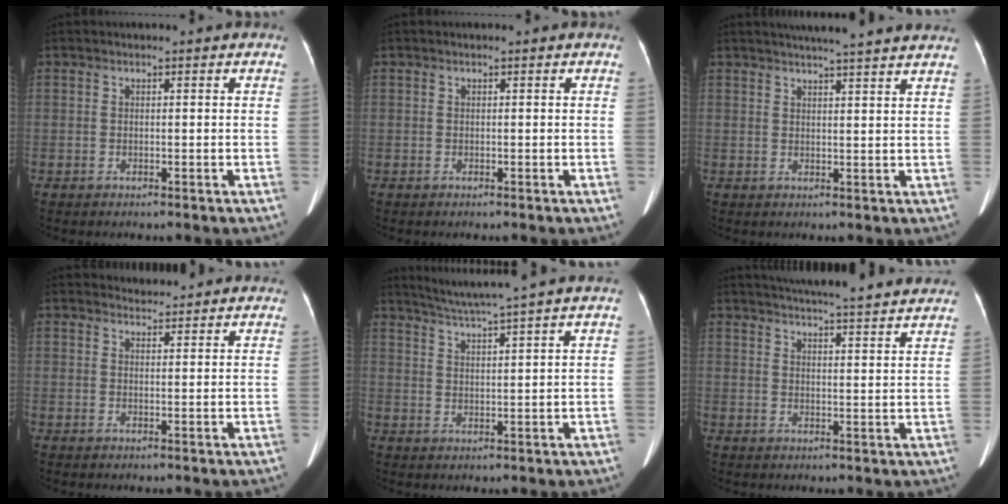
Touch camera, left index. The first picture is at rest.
{"total": 0.0}
{"total": 13.2, "force": [11.7, 0.2, 6.1], "torque": [-0.089, 0.018, 0.136]}
{"total": 4.3, "force": [4.2, 0.8, 0.0], "torque": [-0.005, 0.015, 0.046]}
{"total": 10.9, "force": [9.6, -1.8, 4.9], "torque": [-0.089, 0.008, 0.137]}
{"total": 23.0, "force": [21.2, 1.3, 8.8], "torque": [-0.134, -0.008, 0.260]}